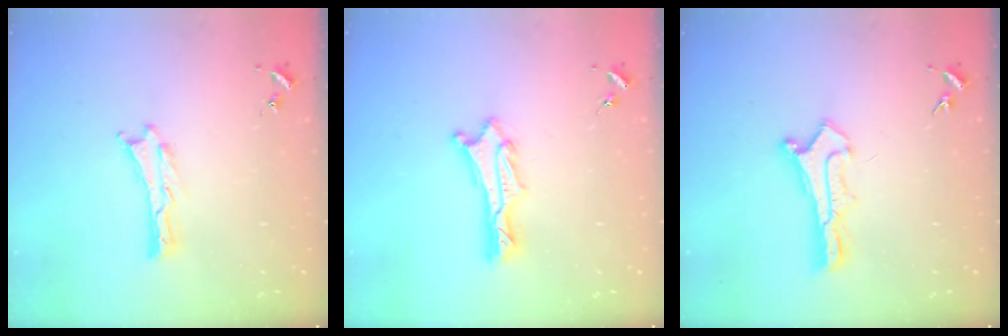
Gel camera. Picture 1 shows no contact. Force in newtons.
{"total": 1.5, "press": 1.5, "slide": 0.1}
{"total": 1.1, "press": 1.1, "slide": 0.1}